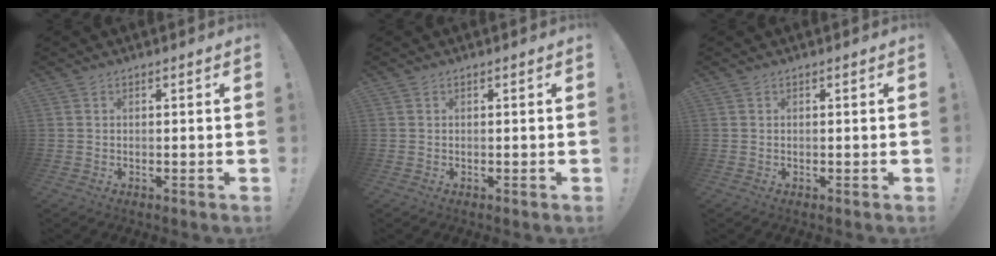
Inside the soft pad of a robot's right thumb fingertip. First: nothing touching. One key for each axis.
{"total": 0.0}
{"total": 0.0}